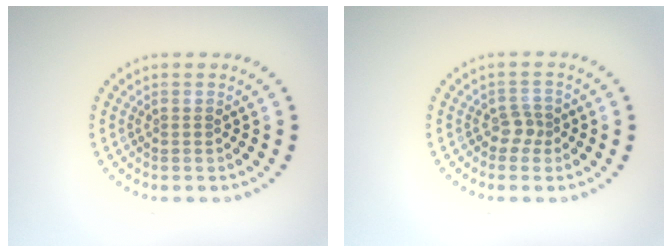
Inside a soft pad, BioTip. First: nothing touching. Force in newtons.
{"total": 1.3, "press": 1.0, "slide": 0.9}